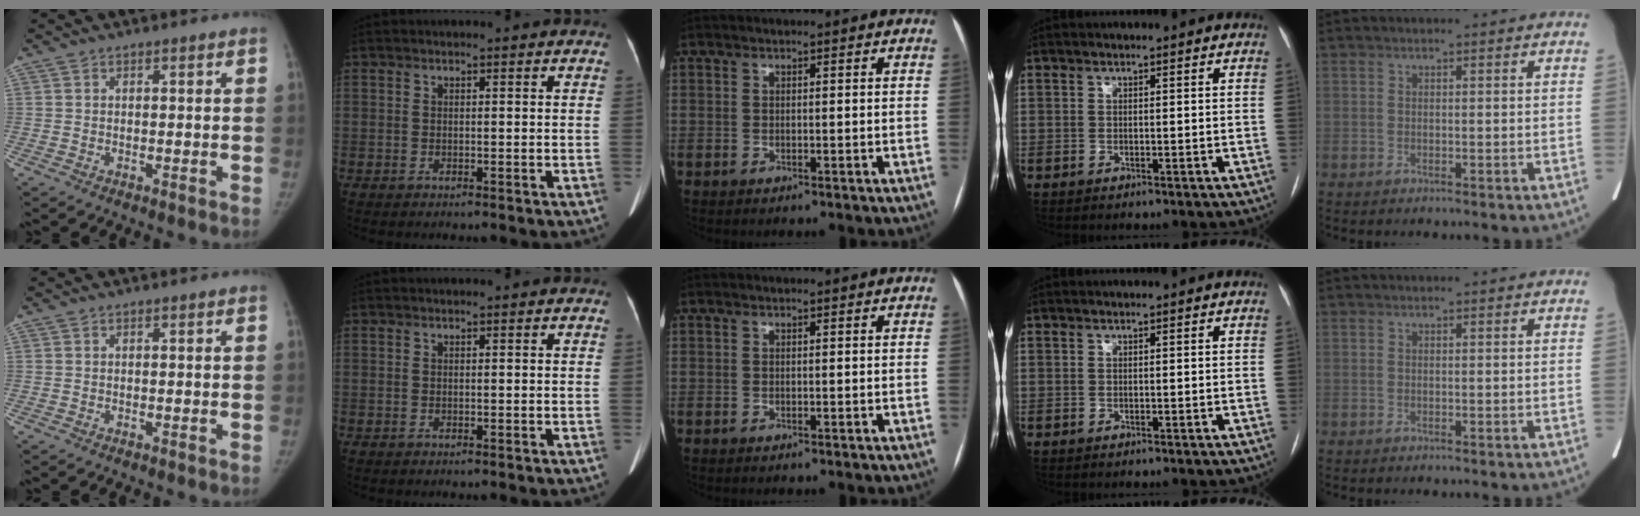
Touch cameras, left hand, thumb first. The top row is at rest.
{}